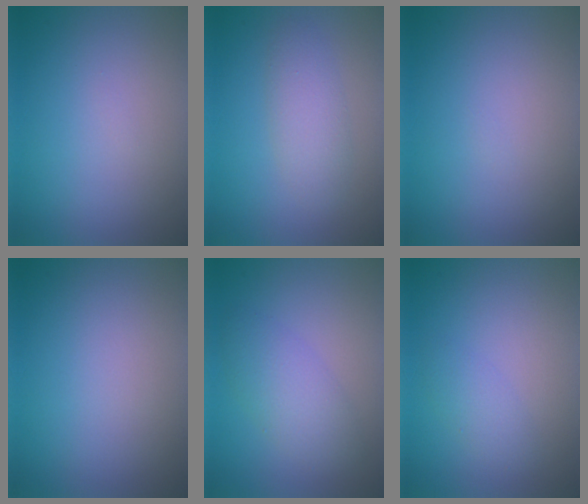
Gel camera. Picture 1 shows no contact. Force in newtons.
{"total": 2.6, "press": 2.6, "slide": 0.1}
{"total": 0.0}
{"total": 0.0}
{"total": 3.5, "press": 3.5, "slide": 0.2}
{"total": 0.7, "press": 0.7, "slide": 0.1}